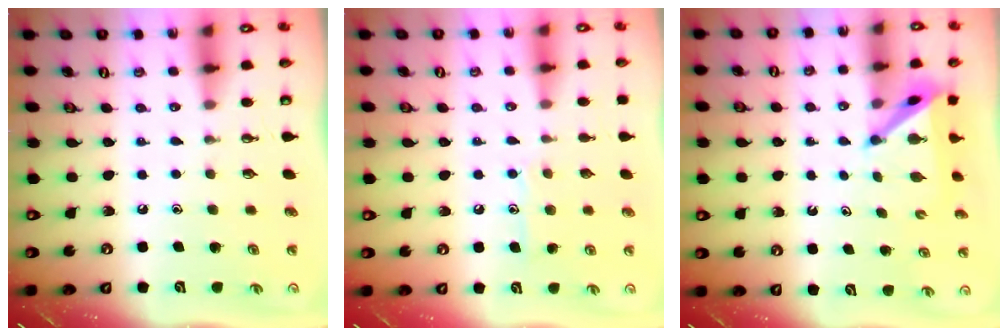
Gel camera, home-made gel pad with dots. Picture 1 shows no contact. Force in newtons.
{"total": 7.6, "press": 7.6, "slide": 0.5}
{"total": 5.1, "press": 5.0, "slide": 0.1}